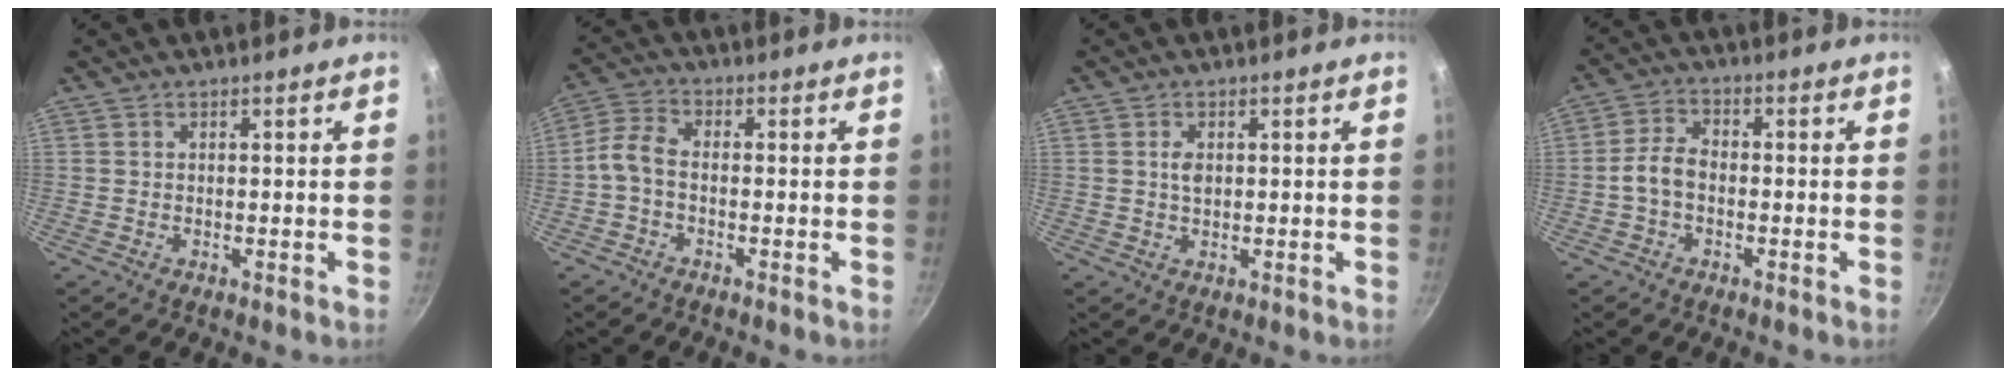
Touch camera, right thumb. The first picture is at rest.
{"total": 5.4, "force": [-1.1, 3.1, 4.3], "torque": [-0.091, 0.019, -0.033]}
{"total": 2.2, "force": [0.4, 1.4, 1.7], "torque": [-0.027, -0.001, 0.009]}
{"total": 5.4, "force": [-1.2, 3.5, 3.9], "torque": [-0.074, 0.021, -0.030]}